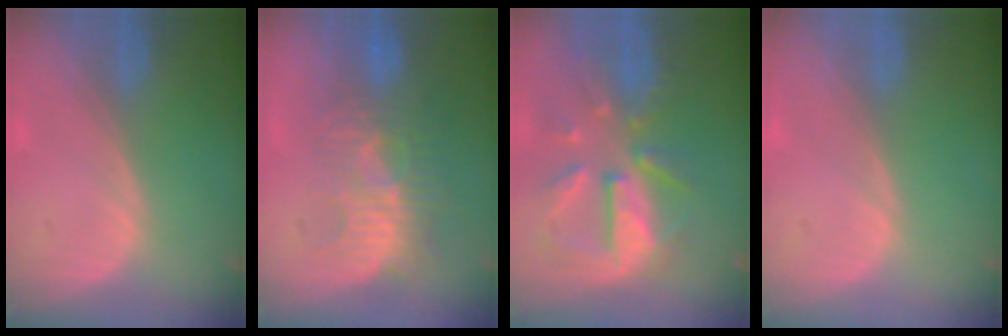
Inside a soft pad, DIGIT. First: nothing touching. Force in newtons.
{"total": 9.2, "press": 8.8, "slide": 2.8}
{"total": 10.3, "press": 9.3, "slide": 4.5}
{"total": 0.0}